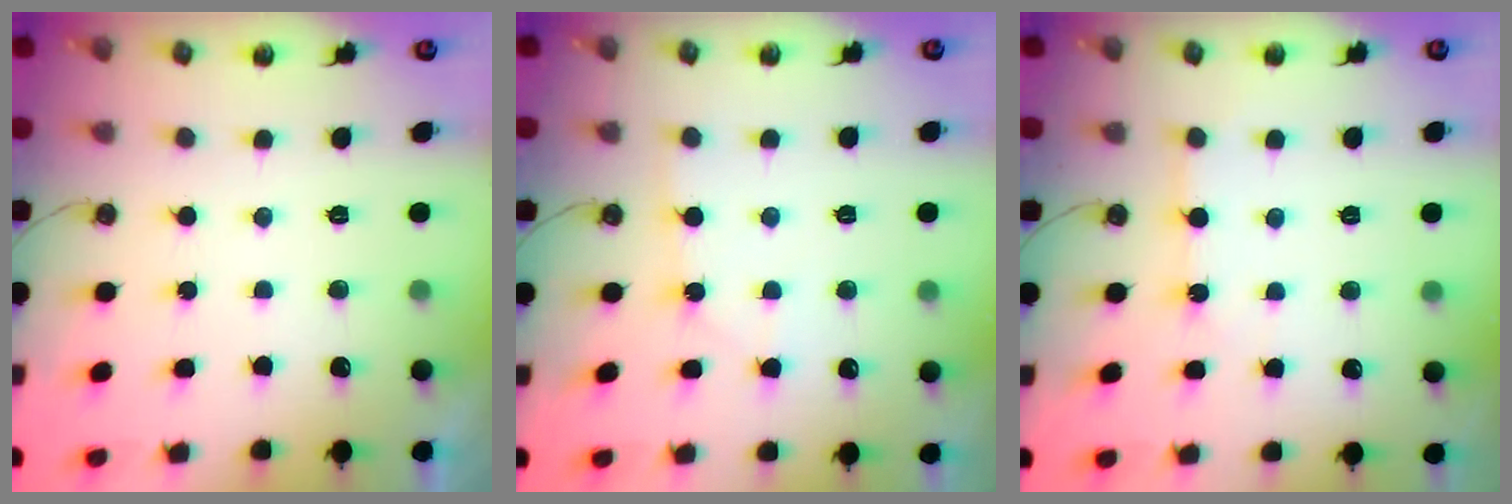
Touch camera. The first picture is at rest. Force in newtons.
{"total": 5.6, "press": 5.6, "slide": 0.7}
{"total": 3.9, "press": 3.9, "slide": 0.5}